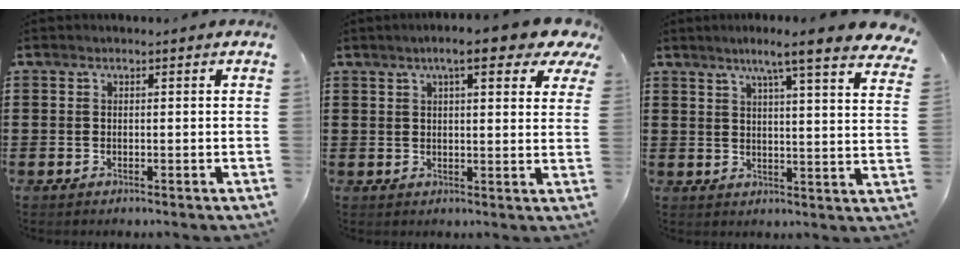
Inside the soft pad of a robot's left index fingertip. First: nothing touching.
{"total": 7.9, "force": [5.4, 1.6, 5.5], "torque": [-0.090, -0.009, 0.087]}
{"total": 6.6, "force": [5.2, -0.9, 4.1], "torque": [-0.089, -0.027, 0.081]}